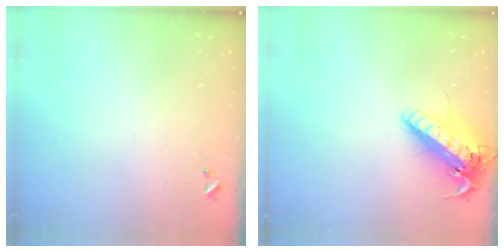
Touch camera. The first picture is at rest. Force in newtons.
{"total": 17.8, "press": 17.5, "slide": 3.3}